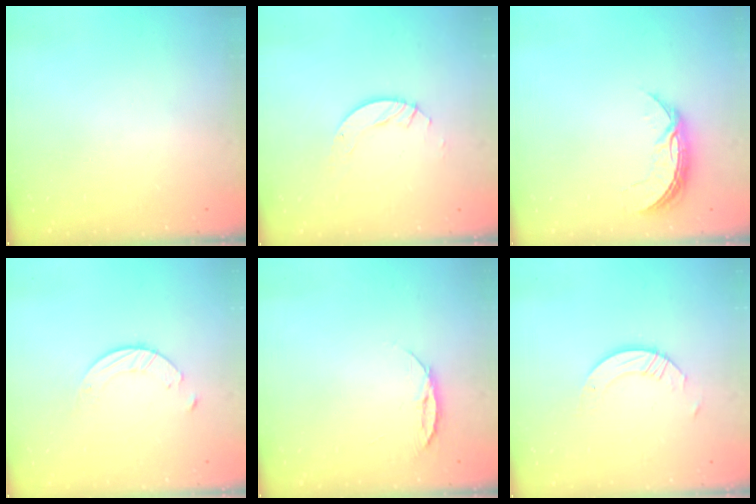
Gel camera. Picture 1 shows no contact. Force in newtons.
{"total": 4.0, "press": 4.0, "slide": 0.3}
{"total": 6.8, "press": 6.8, "slide": 0.7}
{"total": 1.4, "press": 1.4, "slide": 0.2}
{"total": 4.4, "press": 4.3, "slide": 0.5}
{"total": 3.4, "press": 3.4, "slide": 0.3}